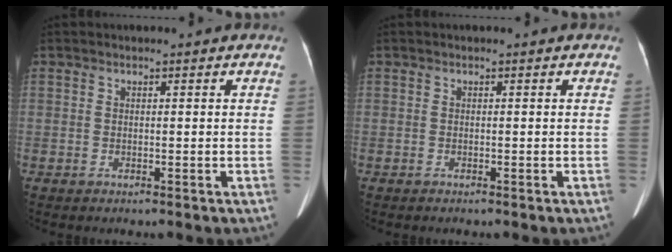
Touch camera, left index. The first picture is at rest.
{"total": 0.5, "force": [-0.5, 0.0, 0.0], "torque": [-0.007, -0.004, -0.008]}